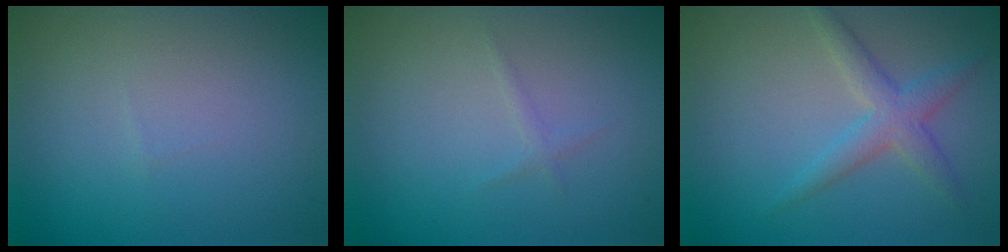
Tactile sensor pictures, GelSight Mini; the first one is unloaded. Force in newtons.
{"total": 0.6, "press": 0.6, "slide": 0.1}
{"total": 2.8, "press": 2.8, "slide": 0.0}